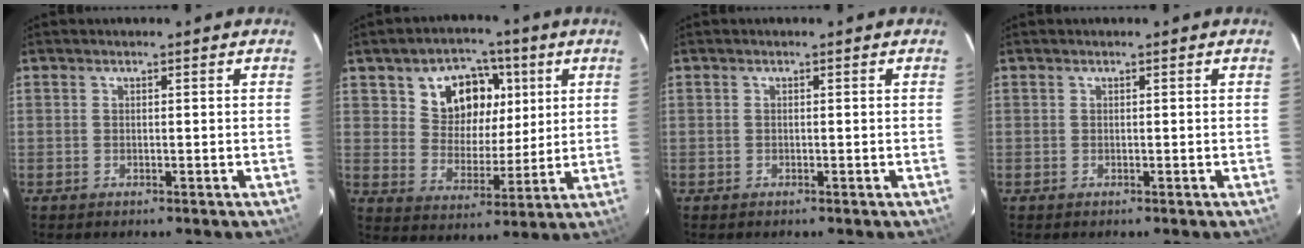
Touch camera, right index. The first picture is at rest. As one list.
[{"total": 11.9, "force": [4.8, 9.0, 6.1], "torque": [-0.117, 0.020, 0.088]}, {"total": 0.0}, {"total": 0.0}]